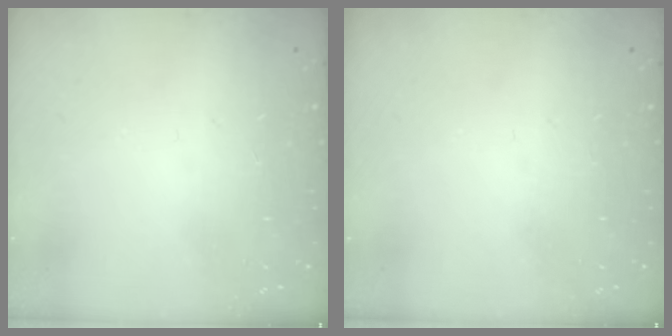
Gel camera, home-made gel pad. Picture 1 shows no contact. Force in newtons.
{"total": 0.0}